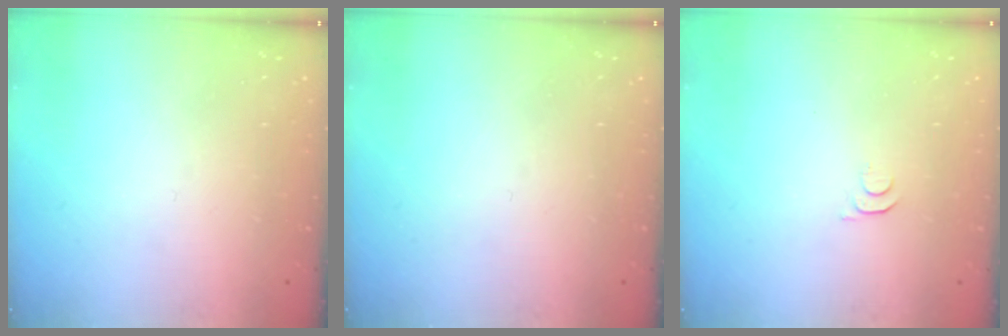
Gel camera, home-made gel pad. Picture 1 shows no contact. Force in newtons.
{"total": 0.0}
{"total": 3.5, "press": 3.5, "slide": 0.5}